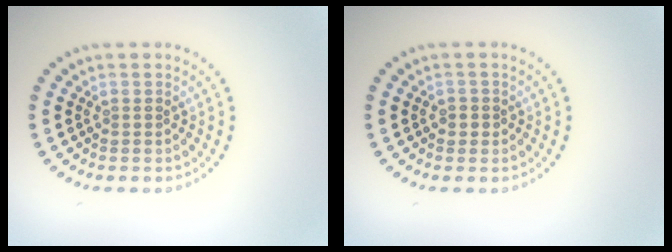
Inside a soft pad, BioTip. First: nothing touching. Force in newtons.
{"total": 1.1, "press": 1.0, "slide": 0.5}